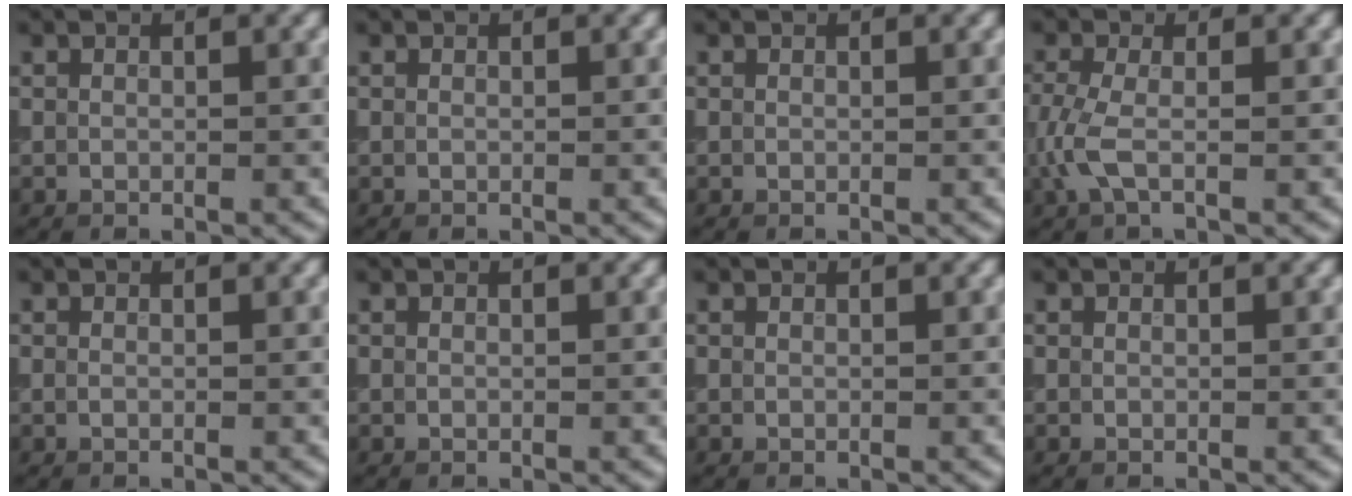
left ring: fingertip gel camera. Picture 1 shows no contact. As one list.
[{"total": 0.0}, {"total": 0.0}, {"total": 2.9, "force": [-0.8, 1.1, 2.5], "torque": [-0.072, -0.003, -0.023]}, {"total": 0.0}, {"total": 0.0}, {"total": 0.0}, {"total": 0.0}]